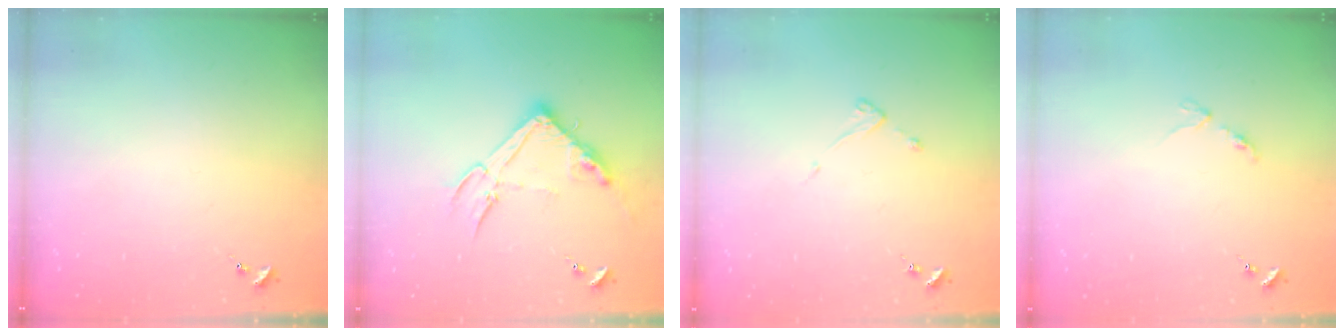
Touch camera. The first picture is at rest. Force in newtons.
{"total": 15.2, "press": 15.2, "slide": 0.6}
{"total": 3.6, "press": 3.6, "slide": 0.4}
{"total": 3.4, "press": 3.4, "slide": 0.5}